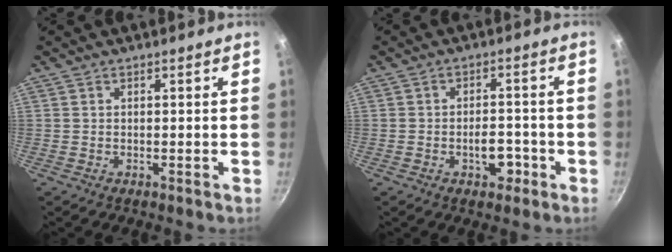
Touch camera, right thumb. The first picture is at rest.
{"total": 5.0, "force": [-2.0, 2.9, 3.6], "torque": [-0.026, 0.015, -0.030]}